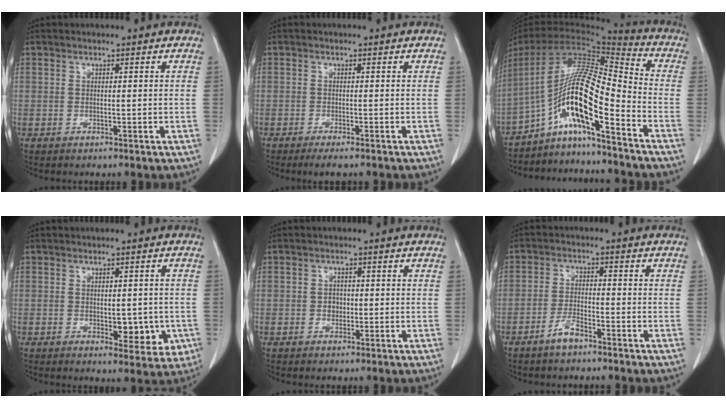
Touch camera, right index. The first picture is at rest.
{"total": 3.5, "force": [-2.8, 0.4, 2.1], "torque": [-0.023, -0.007, -0.041]}
{"total": 14.5, "force": [-7.6, 1.2, 12.3], "torque": [-0.227, 0.021, -0.139]}
{"total": 6.3, "force": [-1.3, 3.2, 5.3], "torque": [-0.051, -0.003, -0.008]}
{"total": 1.6, "force": [-0.3, 1.4, 0.7], "torque": [-0.008, 0.006, -0.004]}
{"total": 3.7, "force": [-2.8, 0.9, 2.3], "torque": [-0.047, 0.002, -0.054]}